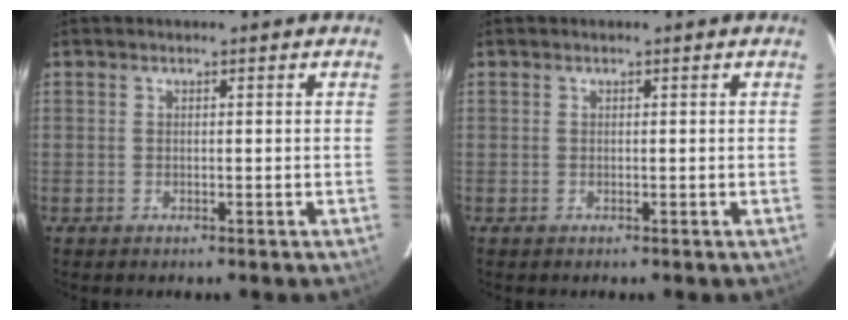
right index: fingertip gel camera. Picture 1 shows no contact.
{"total": 0.0}